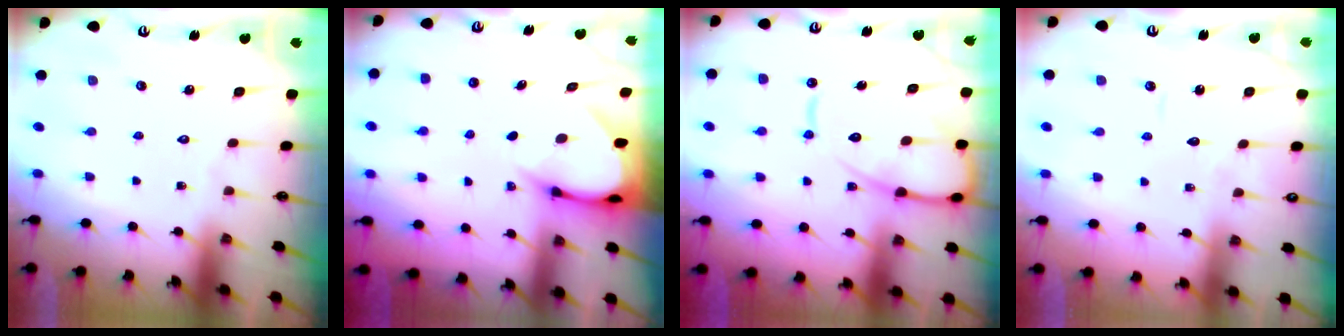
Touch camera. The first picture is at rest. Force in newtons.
{"total": 4.3, "press": 4.2, "slide": 0.3}
{"total": 12.5, "press": 12.4, "slide": 1.5}
{"total": 2.9, "press": 2.9, "slide": 0.3}